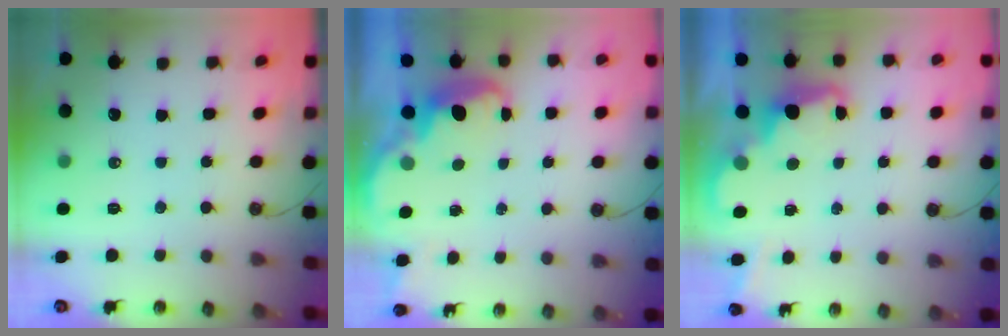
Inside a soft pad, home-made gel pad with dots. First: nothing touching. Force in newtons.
{"total": 2.6, "press": 2.5, "slide": 0.6}
{"total": 2.4, "press": 2.3, "slide": 0.5}